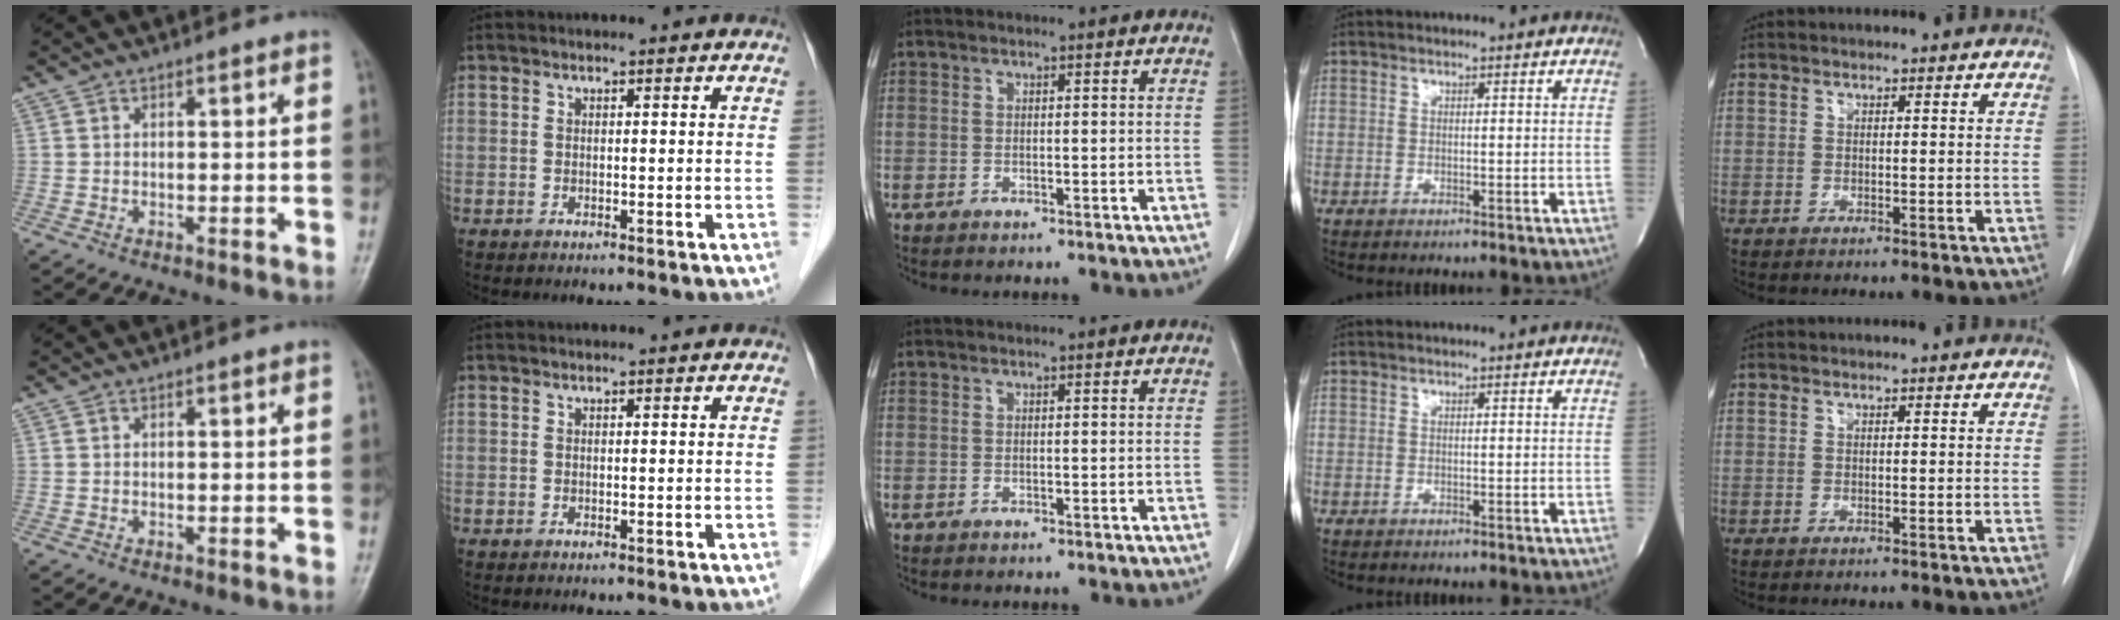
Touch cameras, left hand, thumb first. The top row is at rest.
{}